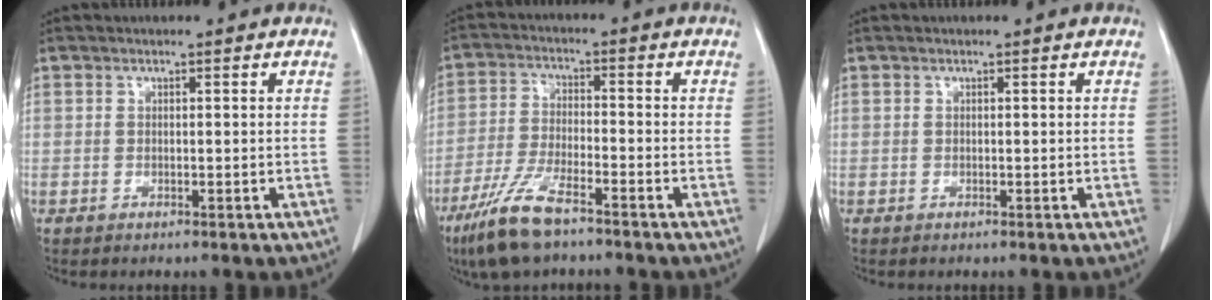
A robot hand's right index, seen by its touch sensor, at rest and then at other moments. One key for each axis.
{"total": 9.4, "fx": -6.6, "fy": 1.8, "fz": 6.5, "tx": -0.140, "ty": -0.021, "tz": -0.127}
{"total": 0.0}